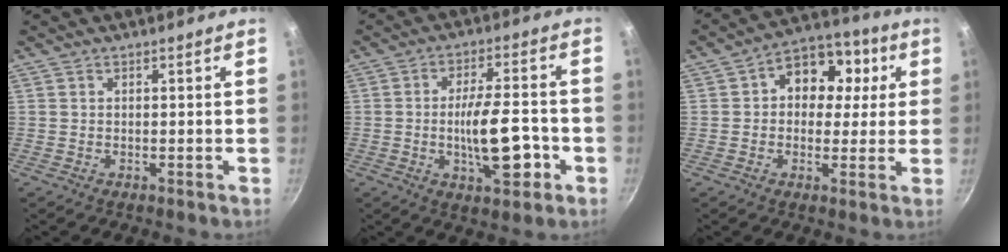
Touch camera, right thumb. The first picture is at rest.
{"total": 12.4, "force": [-3.2, 4.6, 11.1], "torque": [-0.161, 0.020, -0.047]}
{"total": 12.3, "force": [2.6, 9.6, 7.2], "torque": [-0.060, 0.015, 0.018]}